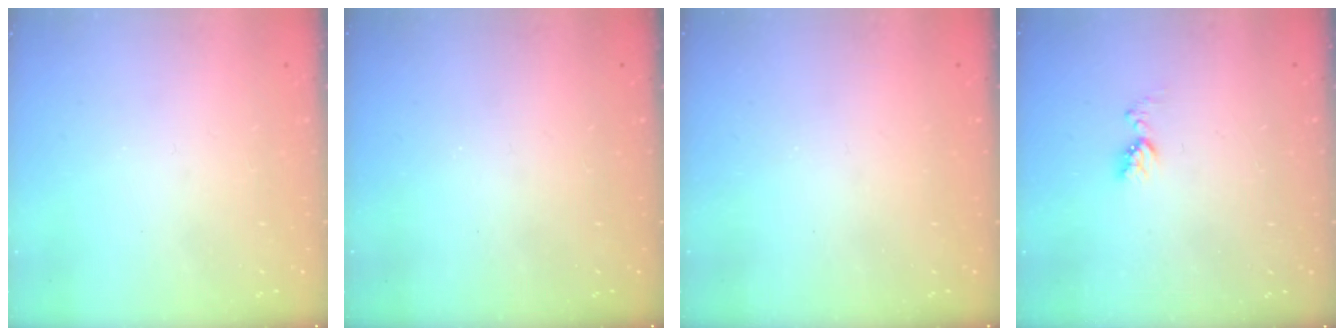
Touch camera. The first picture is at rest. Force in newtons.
{"total": 0.0}
{"total": 0.0}
{"total": 6.0, "press": 5.9, "slide": 0.8}